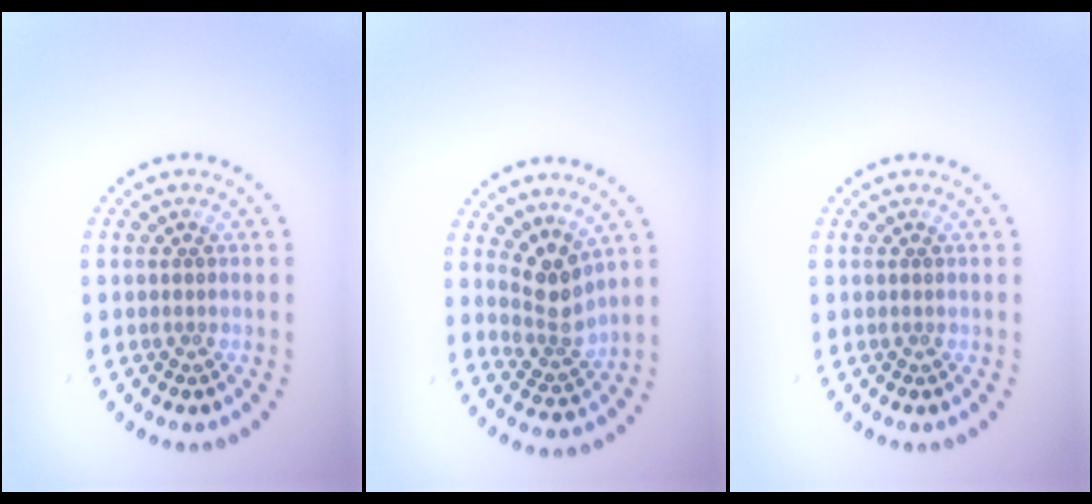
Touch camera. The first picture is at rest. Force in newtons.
{"total": 3.0, "press": 2.3, "slide": 1.9}
{"total": 0.0}